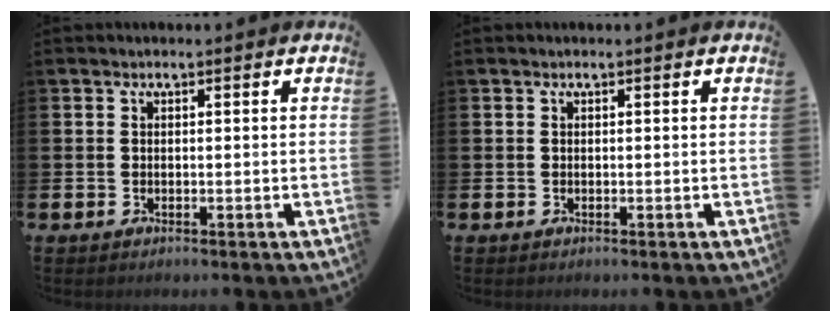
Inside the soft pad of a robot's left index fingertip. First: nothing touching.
{"total": 0.0}